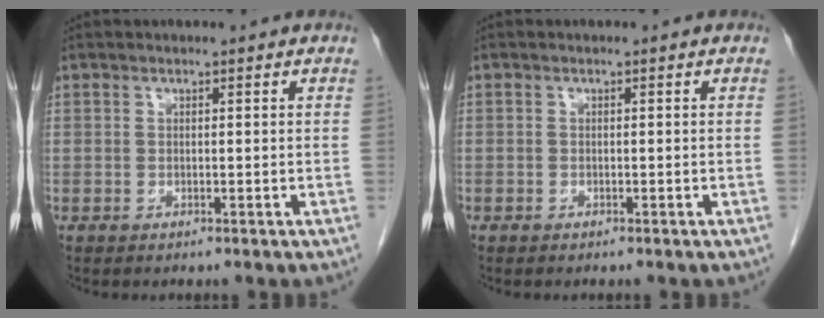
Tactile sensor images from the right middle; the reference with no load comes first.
{"total": 0.0}